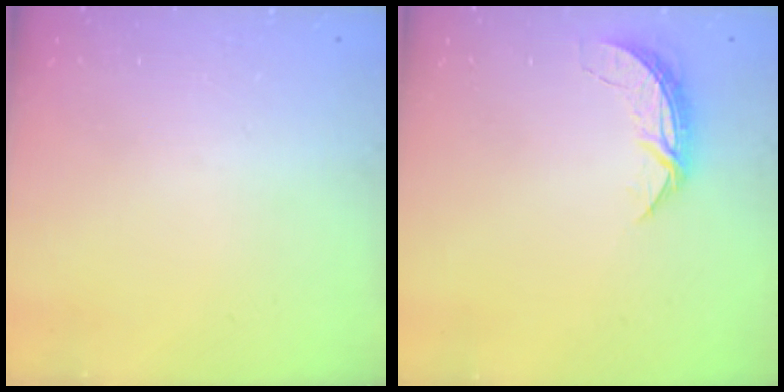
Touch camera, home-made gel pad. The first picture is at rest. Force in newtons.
{"total": 5.5, "press": 5.5, "slide": 0.3}